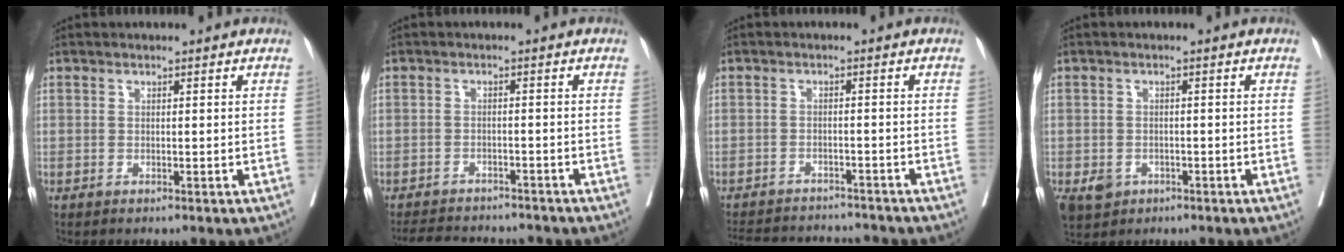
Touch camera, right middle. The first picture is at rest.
{"total": 9.0, "force": [-8.3, 2.8, 2.2], "torque": [-0.034, 0.002, -0.111]}
{"total": 12.9, "force": [-12.1, 2.9, 3.3], "torque": [-0.068, 0.008, -0.162]}
{"total": 4.2, "force": [-2.1, 3.3, 1.4], "torque": [-0.023, 0.000, -0.026]}